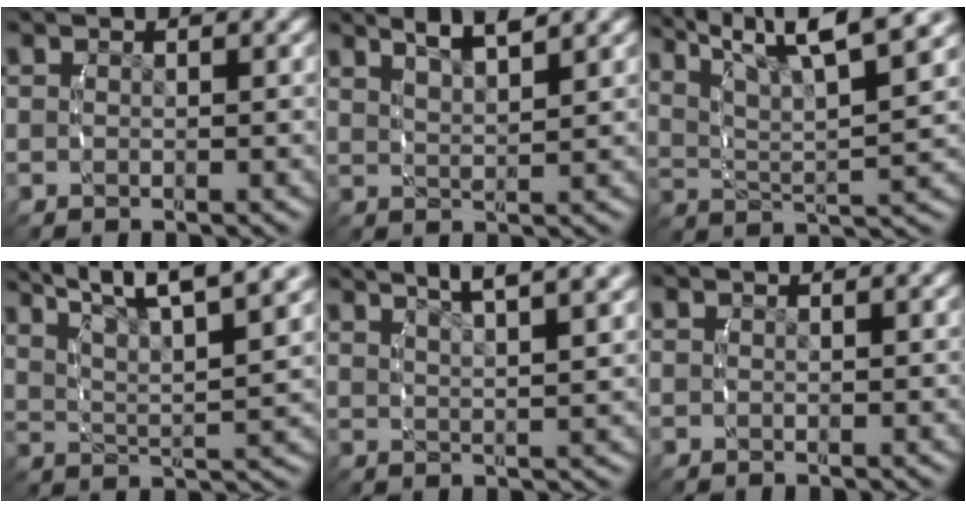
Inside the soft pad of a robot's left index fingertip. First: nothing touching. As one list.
[{"total": 4.5, "force": [3.2, 1.5, 2.8], "torque": [-0.053, 0.006, 0.046]}, {"total": 8.6, "force": [4.9, 3.6, 6.1], "torque": [-0.104, 0.006, 0.071]}, {"total": 9.4, "force": [5.2, 4.3, 6.5], "torque": [-0.100, 0.006, 0.070]}, {"total": 7.7, "force": [5.5, 2.5, 4.7], "torque": [-0.068, 0.019, 0.076]}, {"total": 0.0}]